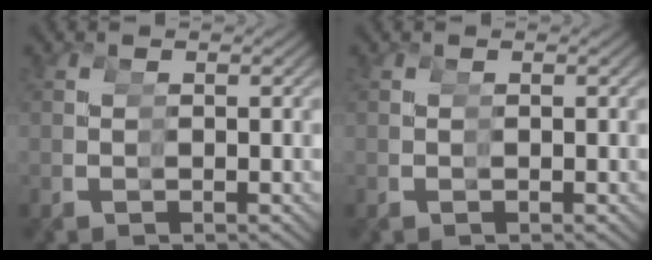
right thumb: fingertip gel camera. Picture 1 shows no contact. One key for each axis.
{"total": 0.0}